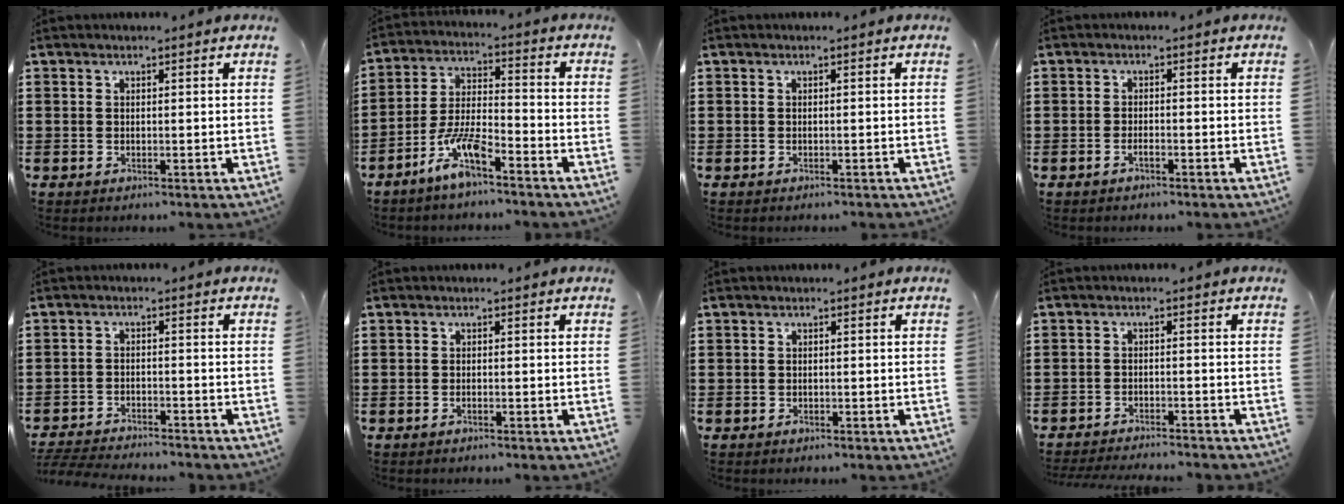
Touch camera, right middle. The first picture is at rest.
{"total": 7.3, "force": [-5.1, 1.6, 5.0], "torque": [-0.110, -0.002, -0.099]}
{"total": 0.0}
{"total": 1.3, "force": [-0.8, 0.3, 0.9], "torque": [-0.019, -0.003, -0.014]}
{"total": 3.8, "force": [-3.7, 0.1, 0.4], "torque": [-0.016, -0.003, -0.080]}
{"total": 0.7, "force": [-0.4, 0.2, 0.5], "torque": [-0.011, -0.003, -0.008]}
{"total": 0.7, "force": [-0.4, 0.6, 0.2], "torque": [-0.003, 0.002, -0.009]}
{"total": 2.4, "force": [-2.4, -0.1, 0.2], "torque": [-0.006, 0.000, -0.051]}